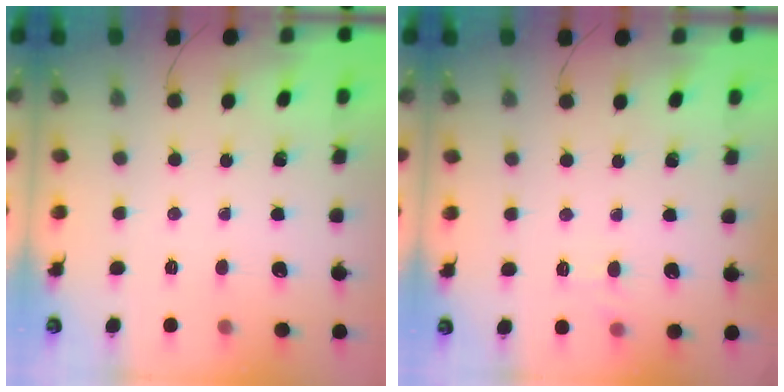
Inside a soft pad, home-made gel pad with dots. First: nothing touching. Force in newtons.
{"total": 6.5, "press": 6.3, "slide": 1.5}